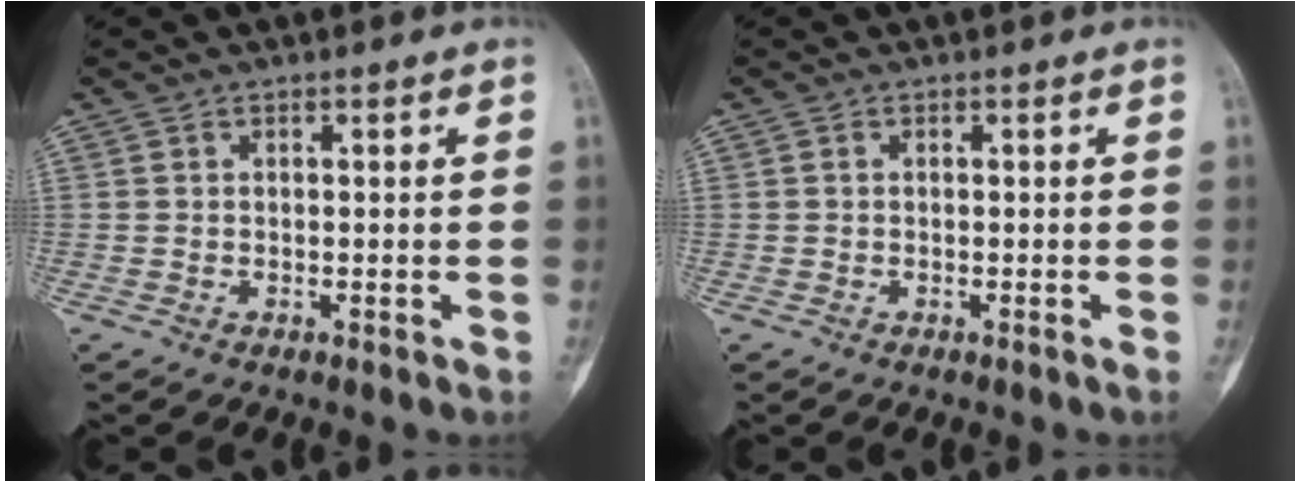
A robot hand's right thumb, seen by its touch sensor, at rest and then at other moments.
{"total": 0.0}